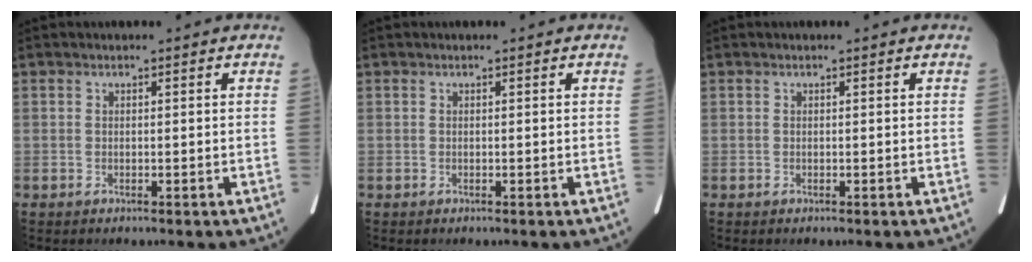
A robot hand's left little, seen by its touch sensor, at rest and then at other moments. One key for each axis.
{"total": 0.0}
{"total": 0.0}